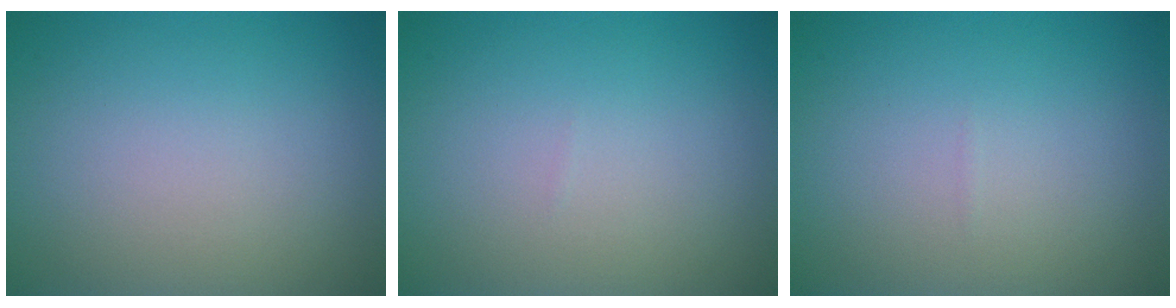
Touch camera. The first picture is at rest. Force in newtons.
{"total": 0.0}
{"total": 0.0}